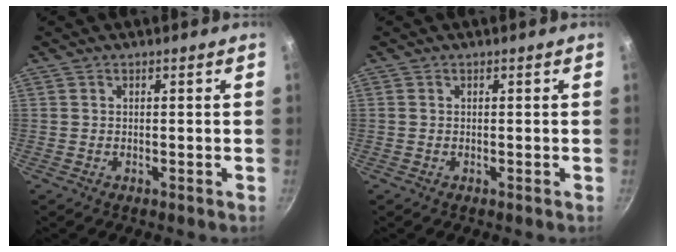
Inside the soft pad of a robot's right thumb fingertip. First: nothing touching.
{"total": 0.0}